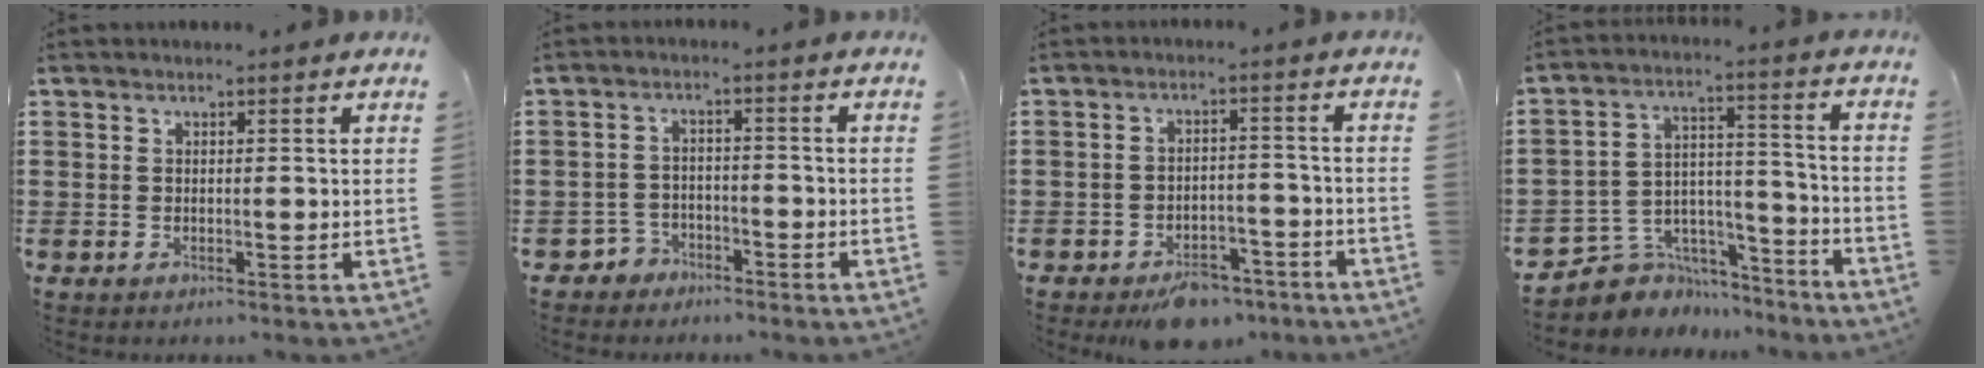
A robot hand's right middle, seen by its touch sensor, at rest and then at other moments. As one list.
[{"total": 3.0, "force": [-2.7, 1.2, 0.1], "torque": [-0.021, -0.003, -0.060]}, {"total": 5.2, "force": [-4.5, 1.8, 1.8], "torque": [-0.027, 0.011, -0.085]}, {"total": 5.5, "force": [-4.5, 3.2, 0.2], "torque": [-0.021, 0.005, -0.088]}]